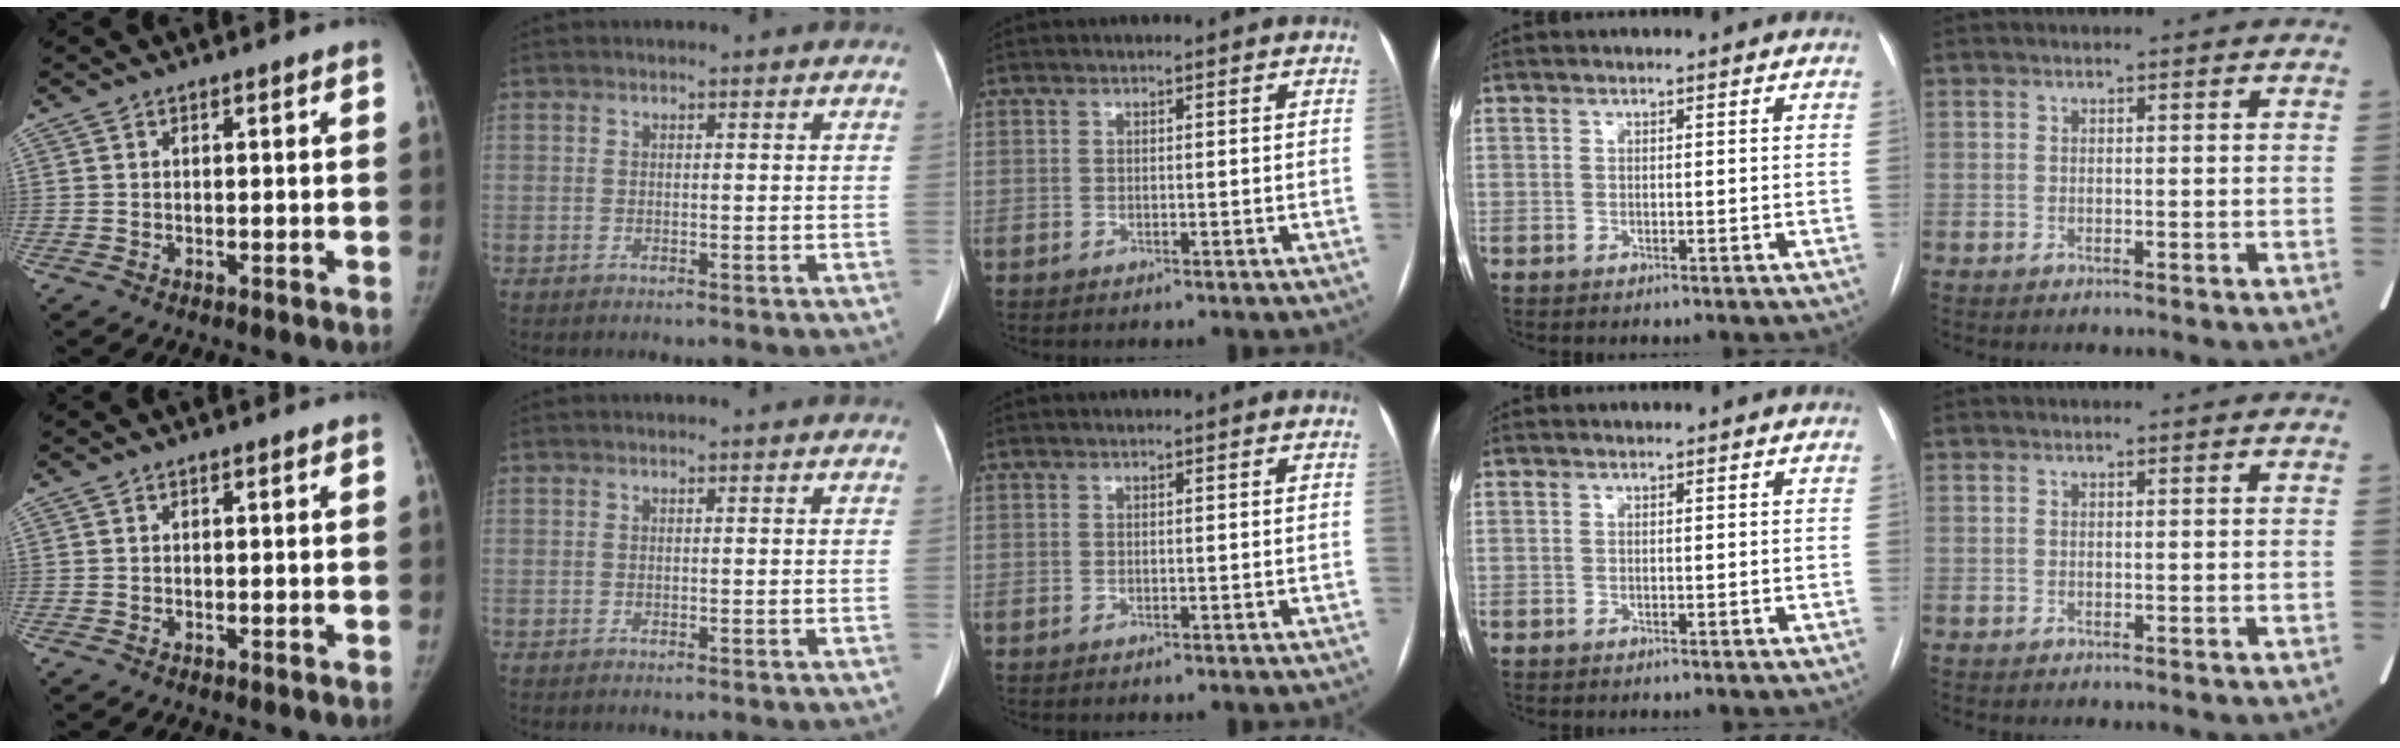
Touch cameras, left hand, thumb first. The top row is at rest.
{}